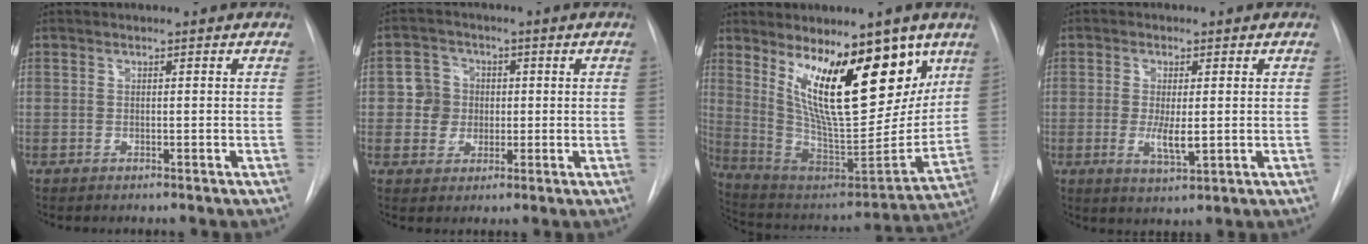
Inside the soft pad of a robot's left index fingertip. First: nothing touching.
{"total": 5.2, "force": [0.1, 5.1, 1.0], "torque": [-0.017, 0.019, 0.005]}
{"total": 21.3, "force": [10.7, 6.9, 17.1], "torque": [-0.256, -0.021, 0.190]}
{"total": 4.6, "force": [-0.5, 1.4, 4.4], "torque": [-0.084, -0.011, -0.004]}